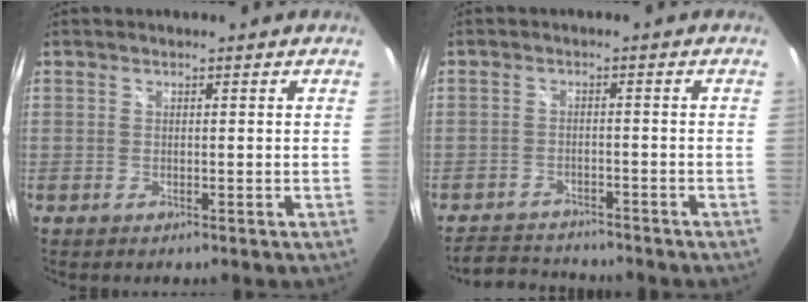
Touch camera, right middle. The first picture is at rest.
{"total": 6.3, "force": [-6.1, 1.5, 0.8], "torque": [-0.038, 0.007, -0.100]}